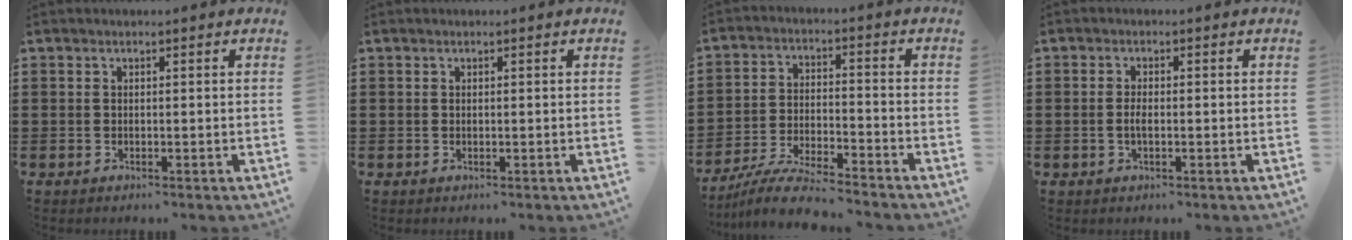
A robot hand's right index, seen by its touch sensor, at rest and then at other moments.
{"total": 0.0}
{"total": 6.7, "force": [-6.3, 0.1, 2.0], "torque": [-0.048, 0.000, -0.125]}
{"total": 1.9, "force": [-0.3, 0.7, 1.8], "torque": [-0.034, 0.001, -0.007]}